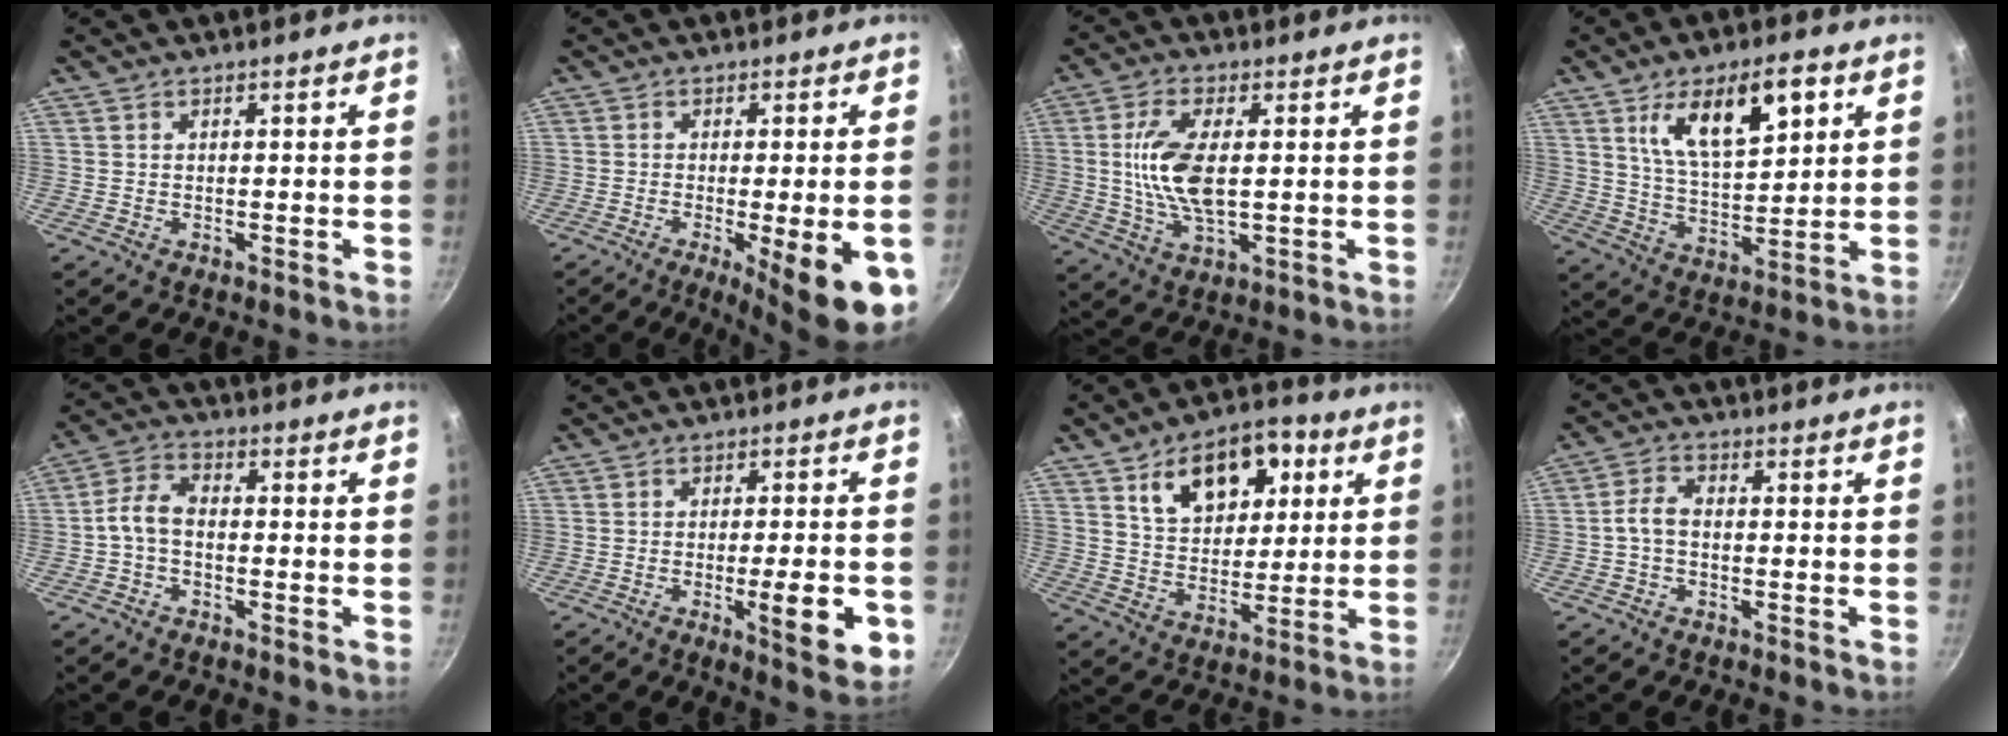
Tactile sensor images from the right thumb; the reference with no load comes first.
{"total": 14.7, "force": [-5.9, 3.7, 13.0], "torque": [-0.139, -0.007, -0.071]}
{"total": 11.4, "force": [1.0, 5.0, 10.1], "torque": [-0.210, -0.009, 0.023]}
{"total": 14.8, "force": [6.4, 6.5, 11.6], "torque": [-0.167, -0.019, 0.117]}
{"total": 8.0, "force": [-1.4, 5.4, 5.7], "torque": [-0.103, 0.032, -0.042]}
{"total": 10.0, "force": [-2.9, 2.2, 9.3], "torque": [-0.128, -0.005, -0.038]}
{"total": 15.4, "force": [6.3, 9.6, 10.2], "torque": [-0.112, -0.010, 0.106]}
{"total": 4.1, "force": [-0.8, 2.5, 3.2], "torque": [-0.062, 0.017, -0.021]}